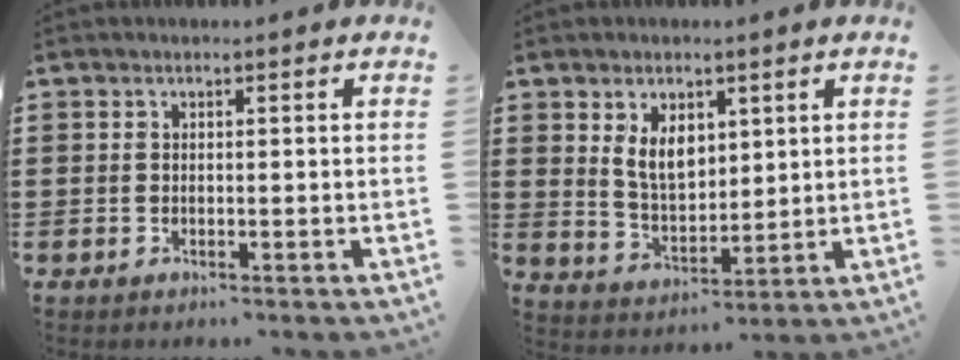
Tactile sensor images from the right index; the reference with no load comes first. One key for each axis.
{"total": 6.1, "fx": 2.4, "fy": 3.6, "fz": 4.2, "tx": -0.087, "ty": 0.006, "tz": 0.044}